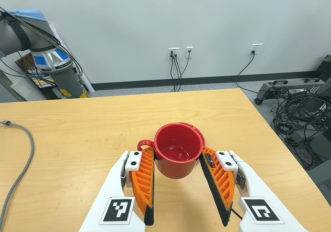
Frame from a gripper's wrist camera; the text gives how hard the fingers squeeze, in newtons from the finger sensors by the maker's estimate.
{"total": 2.9, "left": 2.6, "right": 3.2}